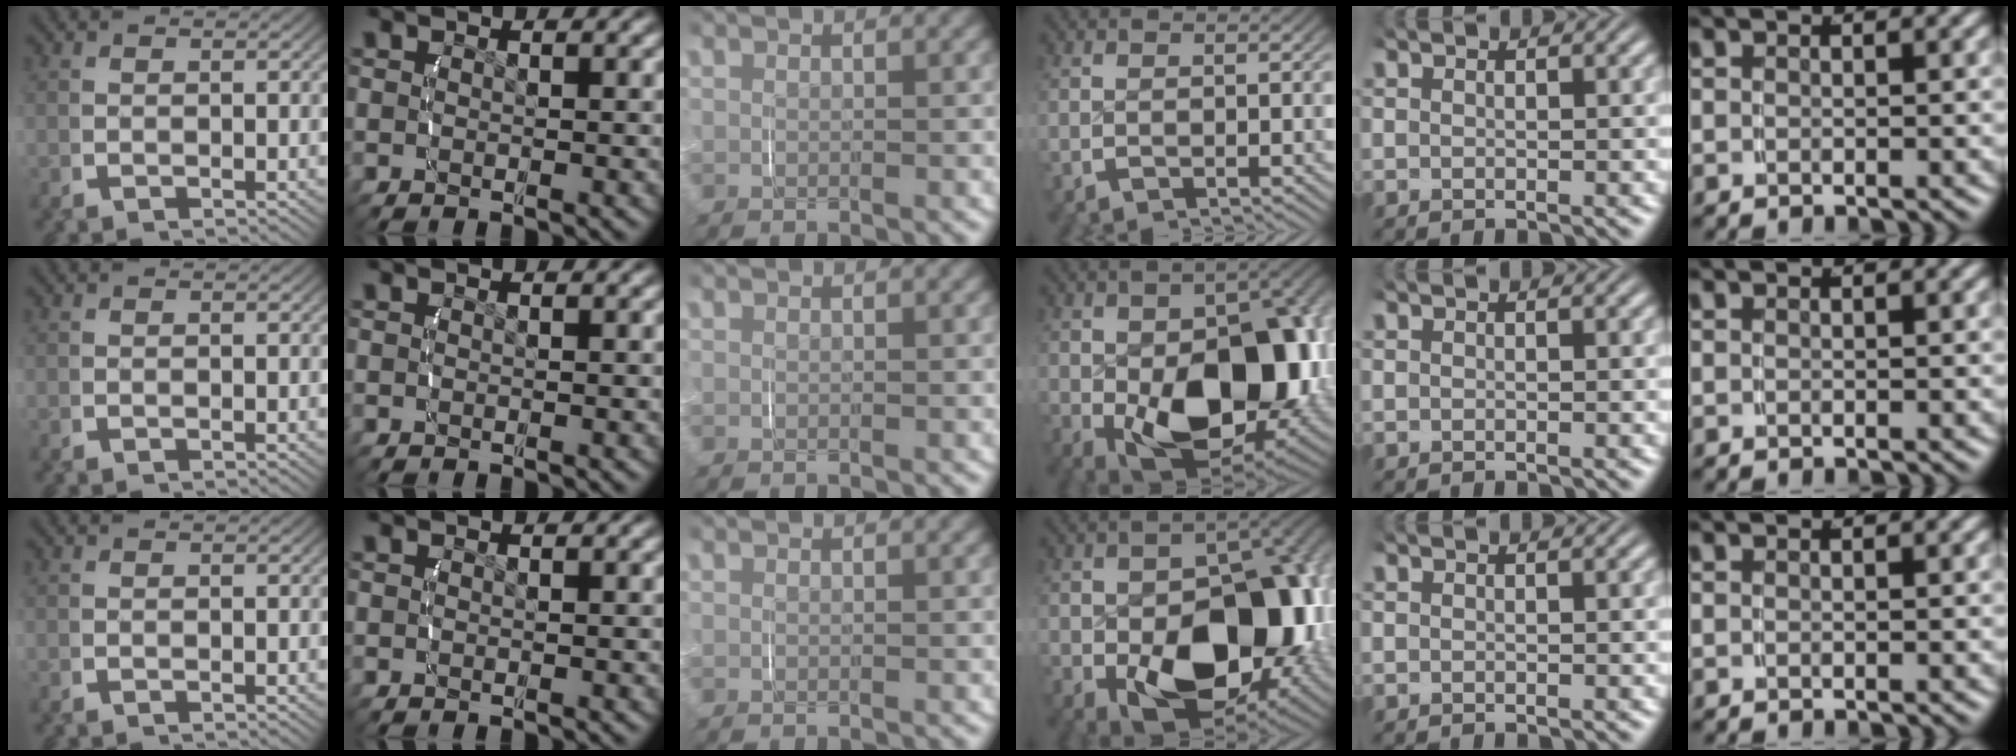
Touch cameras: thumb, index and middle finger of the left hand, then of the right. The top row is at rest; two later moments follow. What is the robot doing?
{"motion": "grasp_and_lifting", "object": "velcro strap"}